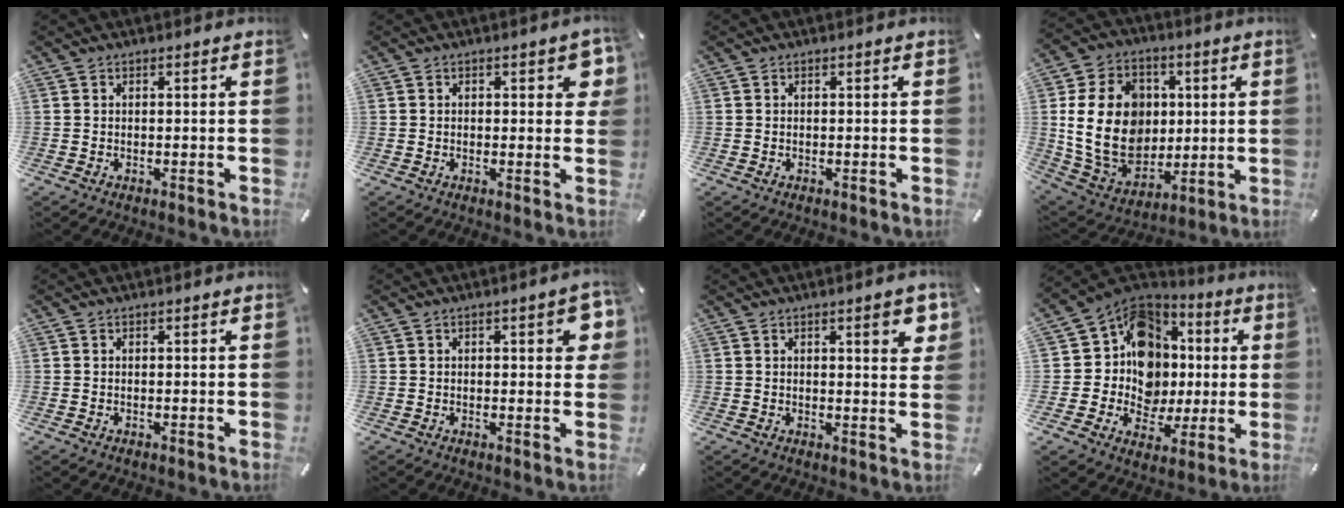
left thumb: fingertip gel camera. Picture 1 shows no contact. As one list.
[{"total": 4.2, "force": [1.1, 2.0, 3.5], "torque": [-0.040, -0.003, 0.011]}, {"total": 0.0}, {"total": 21.0, "force": [1.7, 16.7, 12.7], "torque": [-0.257, -0.002, 0.038]}, {"total": 0.0}, {"total": 5.9, "force": [1.2, 2.5, 5.2], "torque": [-0.067, -0.001, 0.013]}, {"total": 6.2, "force": [2.6, 1.8, 5.3], "torque": [-0.074, -0.007, 0.037]}, {"total": 13.4, "force": [2.0, 12.2, 5.1], "torque": [-0.090, -0.033, 0.049]}]